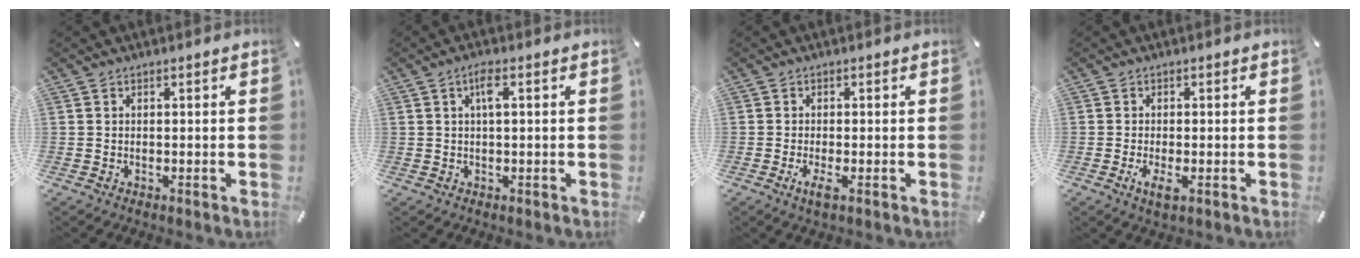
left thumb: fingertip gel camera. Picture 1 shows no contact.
{"total": 3.2, "force": [0.8, 0.7, 3.1], "torque": [-0.062, 0.006, 0.011]}
{"total": 3.1, "force": [-0.9, 0.8, 2.9], "torque": [-0.059, -0.006, -0.018]}
{"total": 3.4, "force": [-0.9, 1.2, 3.1], "torque": [-0.064, -0.005, -0.018]}